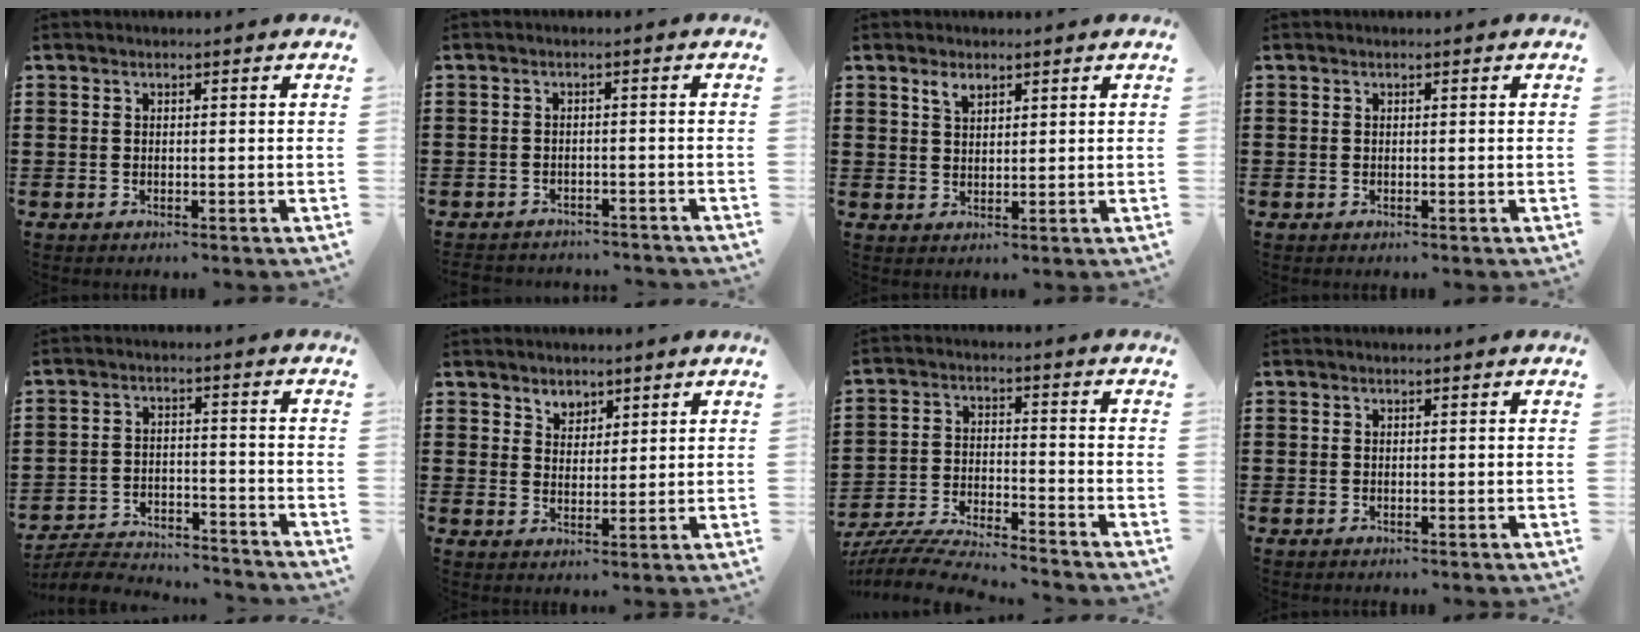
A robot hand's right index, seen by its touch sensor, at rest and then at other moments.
{"total": 2.0, "force": [-2.0, 0.3, -0.1], "torque": [-0.006, 0.000, -0.045]}
{"total": 2.2, "force": [1.6, 1.1, 1.1], "torque": [-0.018, 0.000, 0.028]}
{"total": 0.0}
{"total": 5.1, "force": [-5.0, 0.8, 0.9], "torque": [-0.030, 0.002, -0.103]}
{"total": 3.3, "force": [2.6, 2.1, -0.1], "torque": [-0.013, 0.006, 0.049]}
{"total": 6.5, "force": [-6.3, 0.1, 1.5], "torque": [-0.047, -0.005, -0.128]}
{"total": 0.0}